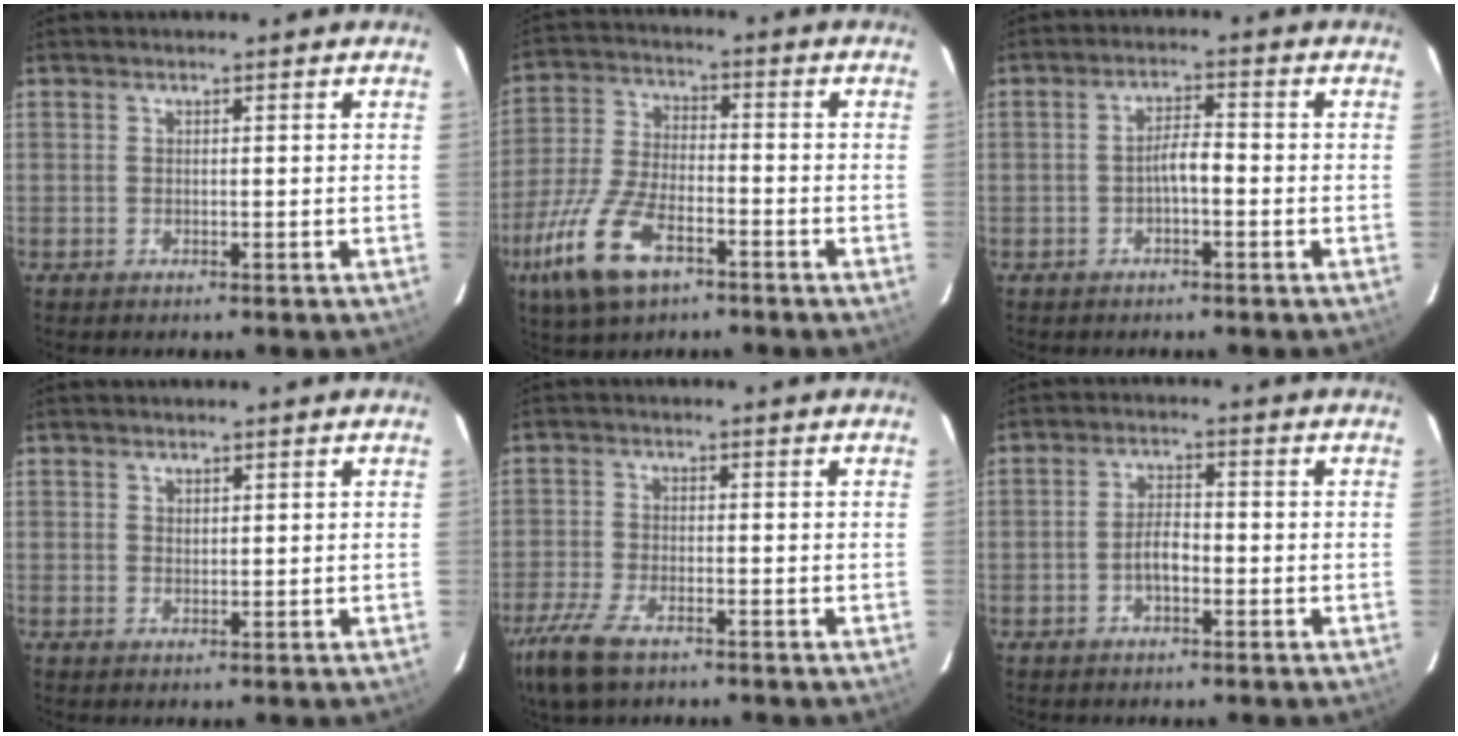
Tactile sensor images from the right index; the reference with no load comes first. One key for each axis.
{"total": 15.2, "fx": -8.3, "fy": 6.6, "fz": 10.9, "tx": -0.248, "ty": -0.022, "tz": -0.159}
{"total": 3.2, "fx": -1.3, "fy": 0.8, "fz": 2.7, "tx": -0.052, "ty": 0.011, "tz": -0.021}
{"total": 1.0, "fx": 0.7, "fy": 0.6, "fz": 0.3, "tx": -0.002, "ty": 0.002, "tz": 0.013}
{"total": 9.6, "fx": -6.5, "fy": 3.6, "fz": 6.1, "tx": -0.158, "ty": -0.027, "tz": -0.129}
{"total": 3.8, "fx": -1.6, "fy": 1.6, "fz": 3.0, "tx": -0.062, "ty": 0.009, "tz": -0.028}